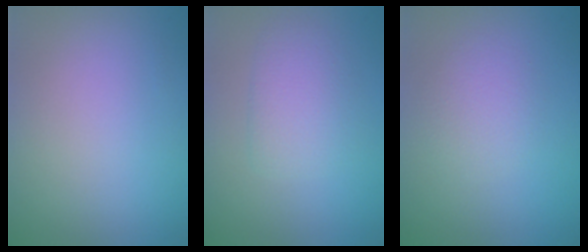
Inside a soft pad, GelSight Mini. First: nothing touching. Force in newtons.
{"total": 2.4, "press": 2.4, "slide": 0.4}
{"total": 1.6, "press": 1.6, "slide": 0.1}